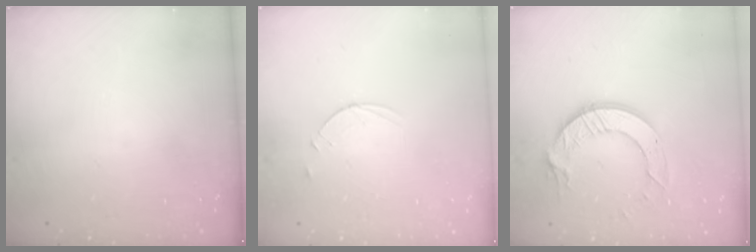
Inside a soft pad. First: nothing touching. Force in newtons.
{"total": 3.6, "press": 3.5, "slide": 0.4}
{"total": 11.1, "press": 11.0, "slide": 1.1}